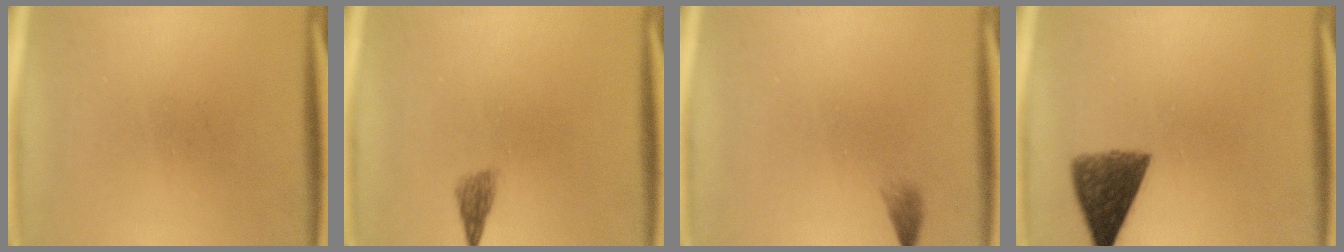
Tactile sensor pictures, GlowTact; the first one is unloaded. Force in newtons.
{"total": 1.8}
{"total": 1.0}
{"total": 7.3}